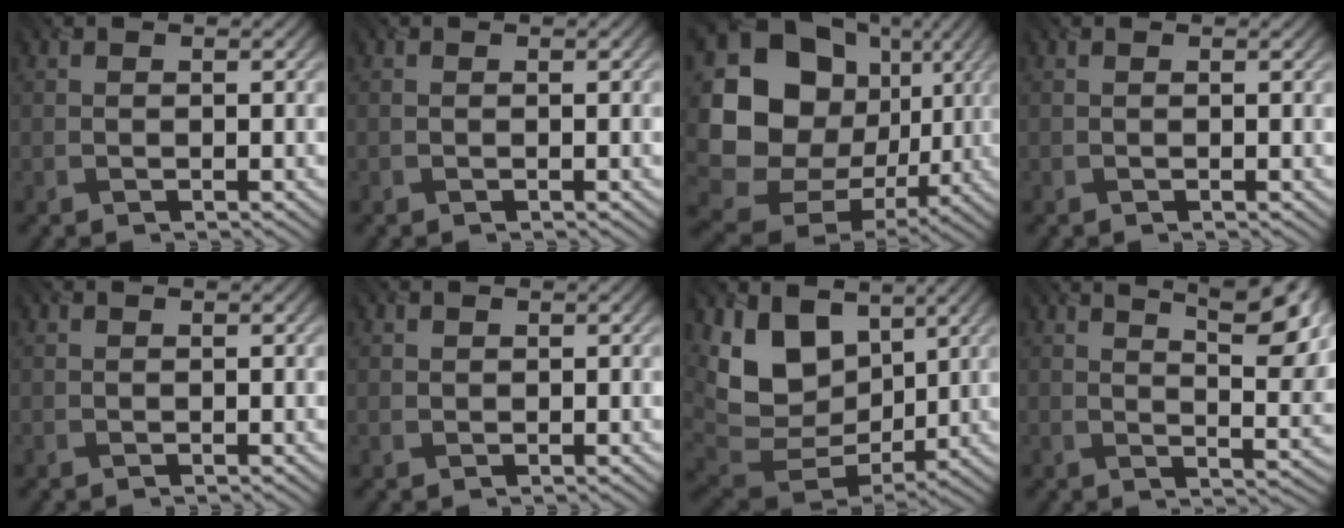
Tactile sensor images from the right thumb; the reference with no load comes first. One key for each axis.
{"total": 0.0}
{"total": 19.1, "fx": 1.6, "fy": 16.1, "fz": 10.2, "tx": -0.245, "ty": -0.028, "tz": 0.044}
{"total": 0.0}
{"total": 0.0}
{"total": 0.6, "fx": 0.3, "fy": 0.5, "fz": 0.1, "tx": -0.005, "ty": -0.005, "tz": 0.008}
{"total": 12.0, "fx": 4.2, "fy": 8.3, "fz": 7.6, "tx": -0.187, "ty": -0.005, "tz": 0.079}
{"total": 10.1, "fx": 5.9, "fy": 2.7, "fz": 7.8, "tx": -0.113, "ty": 0.004, "tz": 0.087}